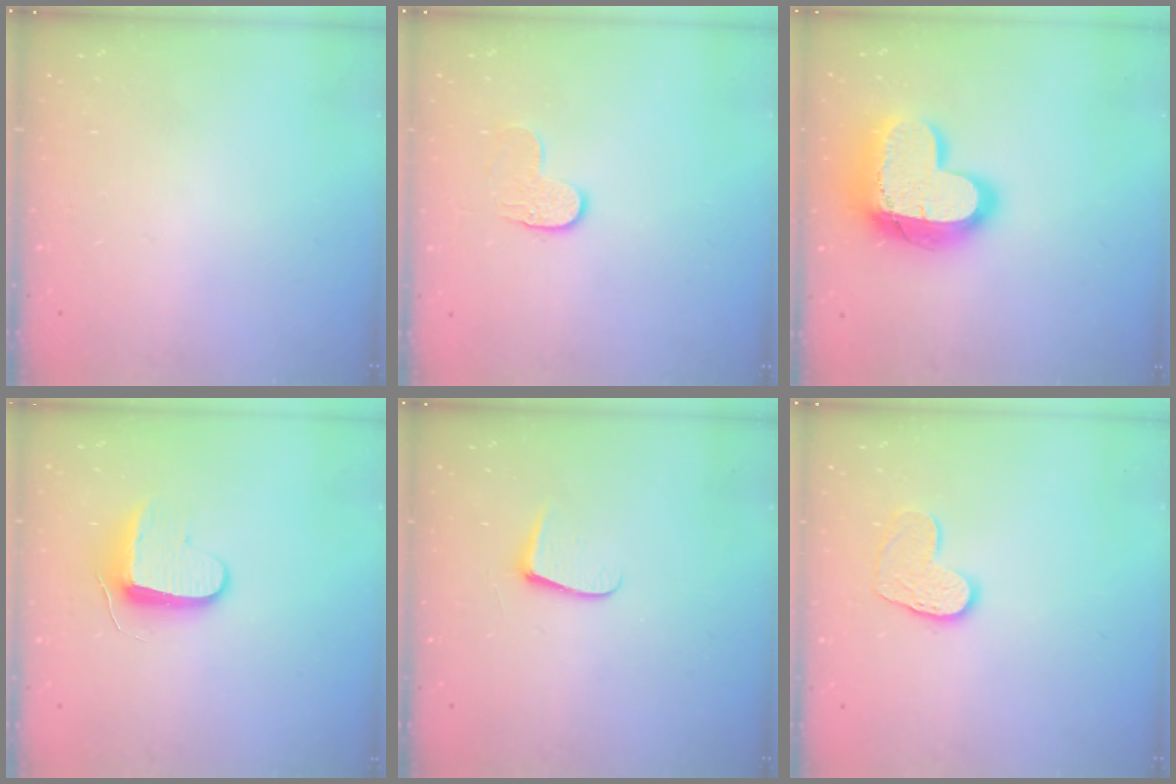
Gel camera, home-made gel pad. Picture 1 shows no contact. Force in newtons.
{"total": 6.3, "press": 6.3, "slide": 0.4}
{"total": 19.1, "press": 19.0, "slide": 1.5}
{"total": 8.7, "press": 8.7, "slide": 0.6}
{"total": 5.9, "press": 5.8, "slide": 0.5}
{"total": 9.5, "press": 9.5, "slide": 0.7}